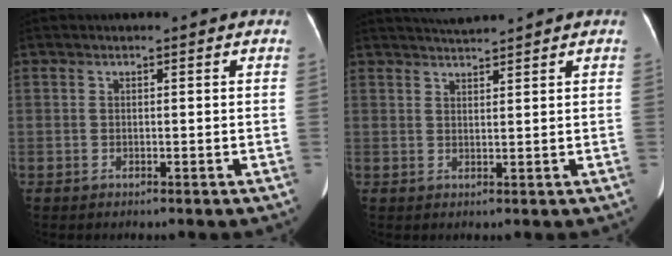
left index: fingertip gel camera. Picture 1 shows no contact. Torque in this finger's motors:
{"motor_torque": [0.54, -0.69, -0.04, 0.04]}